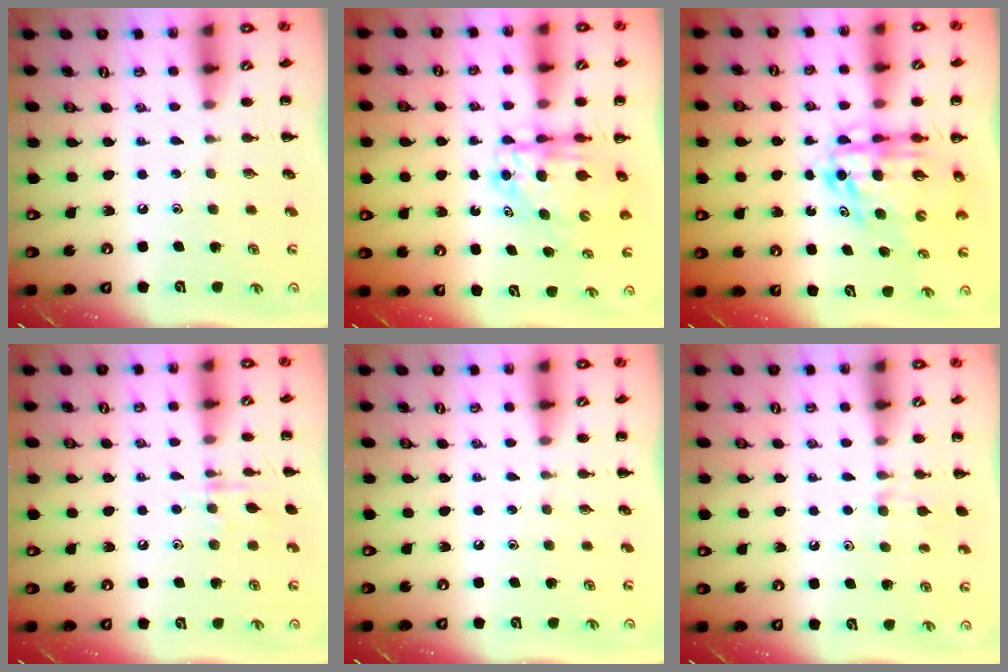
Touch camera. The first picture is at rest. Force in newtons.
{"total": 6.8, "press": 6.6, "slide": 1.5}
{"total": 11.6, "press": 11.1, "slide": 3.2}
{"total": 7.2, "press": 7.1, "slide": 0.8}
{"total": 0.0}
{"total": 7.0, "press": 6.7, "slide": 2.2}